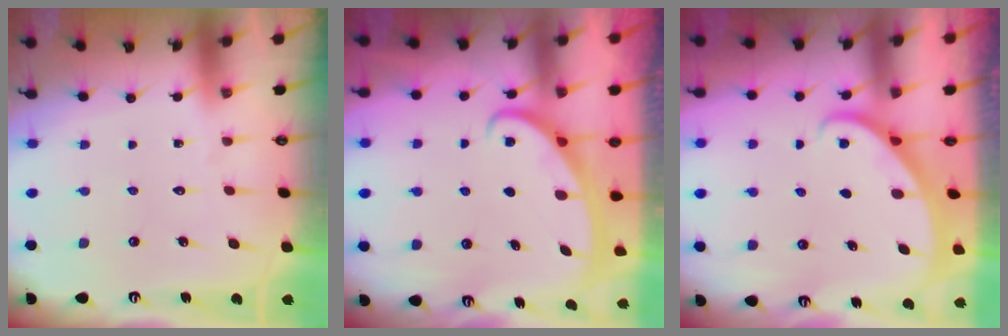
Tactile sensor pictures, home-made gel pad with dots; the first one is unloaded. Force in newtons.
{"total": 2.5, "press": 2.5, "slide": 0.4}
{"total": 1.9, "press": 1.9, "slide": 0.2}